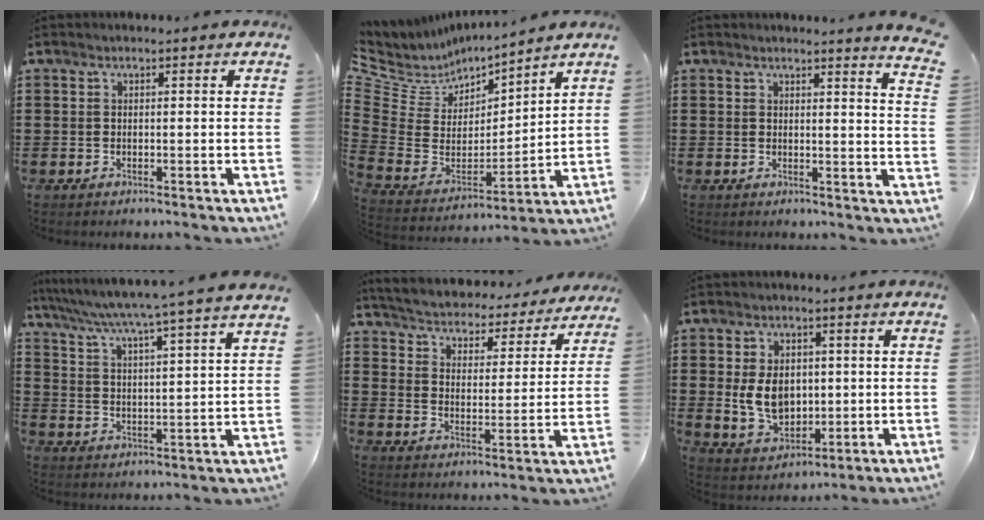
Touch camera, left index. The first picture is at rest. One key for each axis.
{"total": 5.9, "fx": 4.8, "fy": 3.5, "fz": 0.6, "tx": -0.059, "ty": -0.039, "tz": 0.083}
{"total": 2.9, "fx": 2.7, "fy": -0.8, "fz": 0.8, "tx": -0.016, "ty": -0.016, "tz": 0.045}
{"total": 4.9, "fx": 4.2, "fy": -1.6, "fz": 1.9, "tx": -0.058, "ty": -0.046, "tz": 0.062}
{"total": 3.6, "fx": 3.6, "fy": 0.1, "fz": 0.1, "tx": -0.026, "ty": -0.036, "tz": 0.053}
{"total": 7.5, "fx": 0.4, "fy": 5.6, "fz": 5.0, "tx": -0.102, "ty": 0.005, "tz": 0.005}